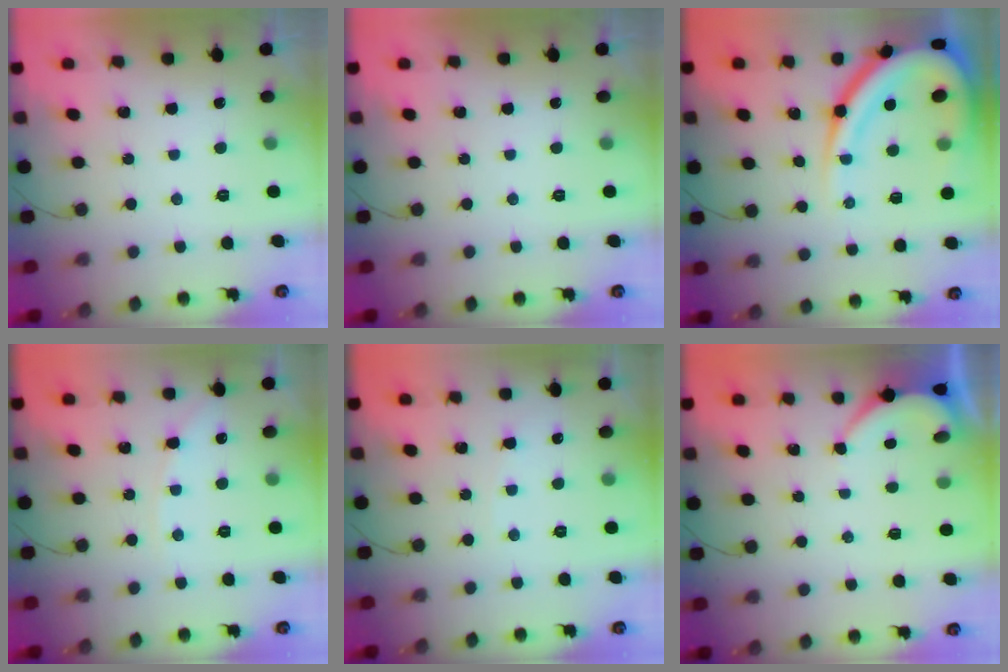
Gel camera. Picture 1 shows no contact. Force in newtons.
{"total": 0.0}
{"total": 19.0, "press": 19.0, "slide": 1.5}
{"total": 5.4, "press": 5.3, "slide": 0.9}
{"total": 2.5, "press": 2.5, "slide": 0.3}
{"total": 2.2, "press": 2.2, "slide": 0.2}